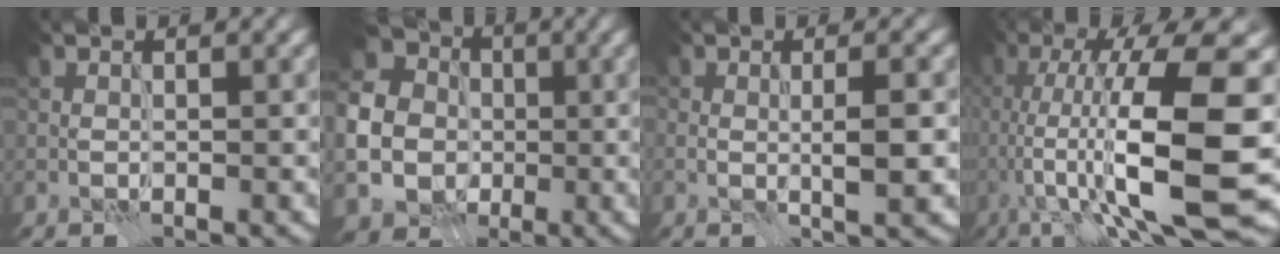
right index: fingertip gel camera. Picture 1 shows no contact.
{"total": 8.5, "force": [-0.6, 7.8, 3.3], "torque": [-0.092, -0.011, -0.019]}
{"total": 2.5, "force": [-0.2, 0.5, 2.4], "torque": [-0.034, -0.002, -0.003]}
{"total": 13.9, "force": [-1.2, 4.3, 13.2], "torque": [-0.210, -0.003, -0.018]}